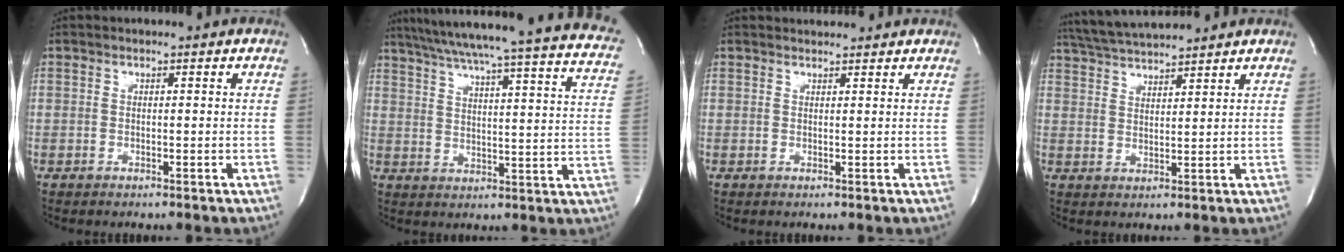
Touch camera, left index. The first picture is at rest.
{"total": 30.4, "force": [25.7, 2.4, 16.1], "torque": [-0.224, -0.037, 0.307]}
{"total": 3.1, "force": [3.0, 0.5, 0.3], "torque": [-0.010, 0.017, 0.037]}
{"total": 8.6, "force": [8.1, 0.0, 2.8], "torque": [-0.062, 0.025, 0.142]}